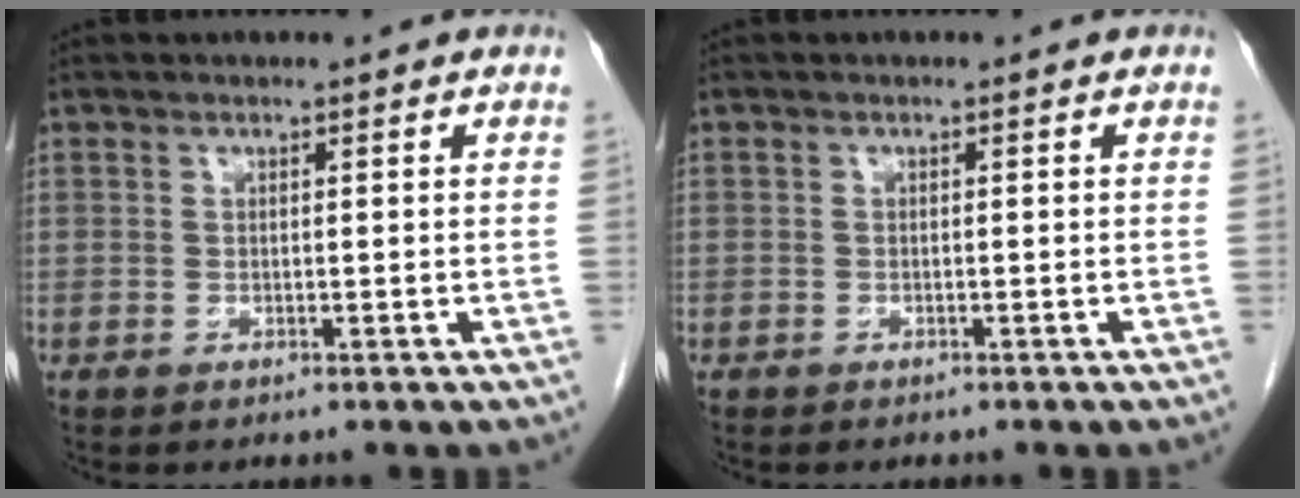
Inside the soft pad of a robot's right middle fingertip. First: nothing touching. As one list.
[{"total": 0.7, "force": [-0.5, 0.4, 0.0], "torque": [-0.010, 0.001, -0.009]}]